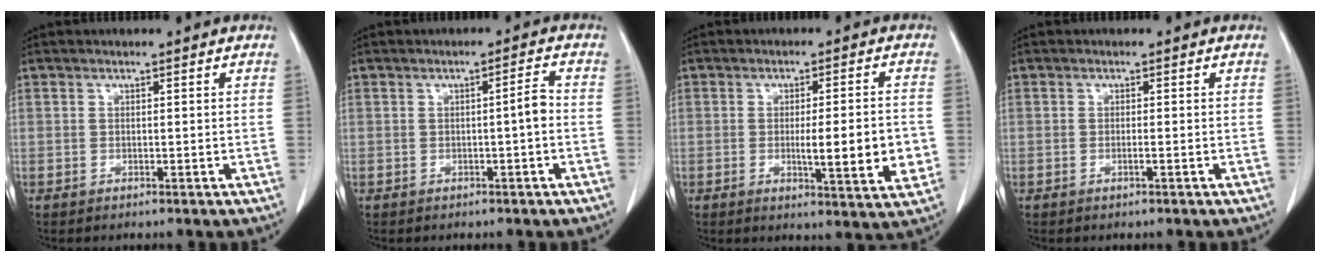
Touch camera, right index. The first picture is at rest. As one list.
[{"total": 2.3, "force": [-0.4, 0.0, 2.2], "torque": [-0.031, 0.002, -0.008]}, {"total": 9.3, "force": [-1.5, 1.0, 9.1], "torque": [-0.125, -0.011, -0.019]}, {"total": 0.6, "force": [-0.3, -0.1, 0.5], "torque": [-0.011, 0.001, -0.005]}]